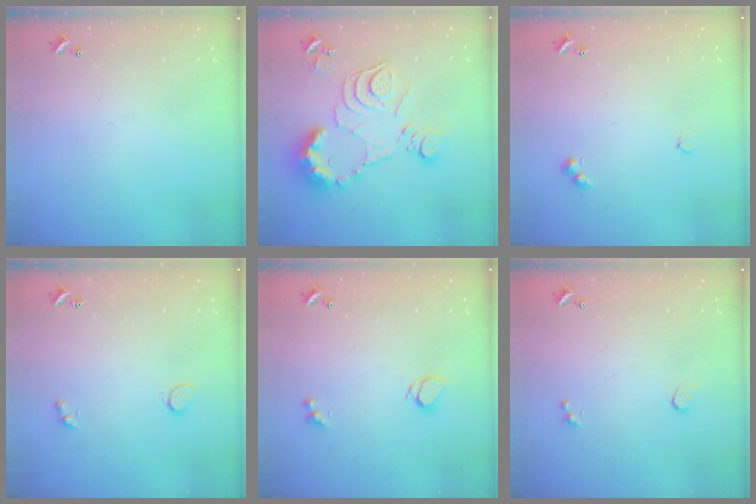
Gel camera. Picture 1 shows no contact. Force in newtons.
{"total": 19.0, "press": 18.9, "slide": 2.0}
{"total": 5.0, "press": 4.9, "slide": 0.8}
{"total": 2.9, "press": 2.4, "slide": 1.6}
{"total": 1.9, "press": 1.8, "slide": 0.3}
{"total": 0.6, "press": 0.3, "slide": 0.5}